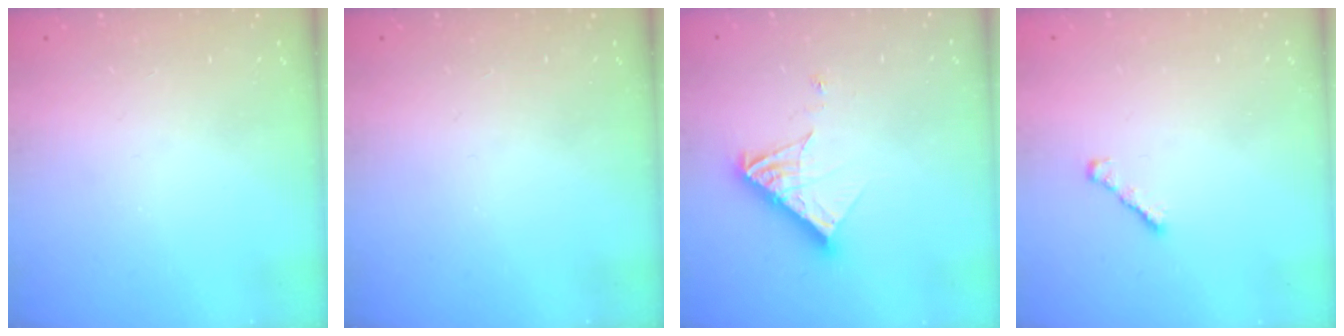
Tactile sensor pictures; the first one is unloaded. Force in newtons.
{"total": 0.0}
{"total": 11.7, "press": 11.6, "slide": 1.5}
{"total": 2.4, "press": 2.3, "slide": 0.6}